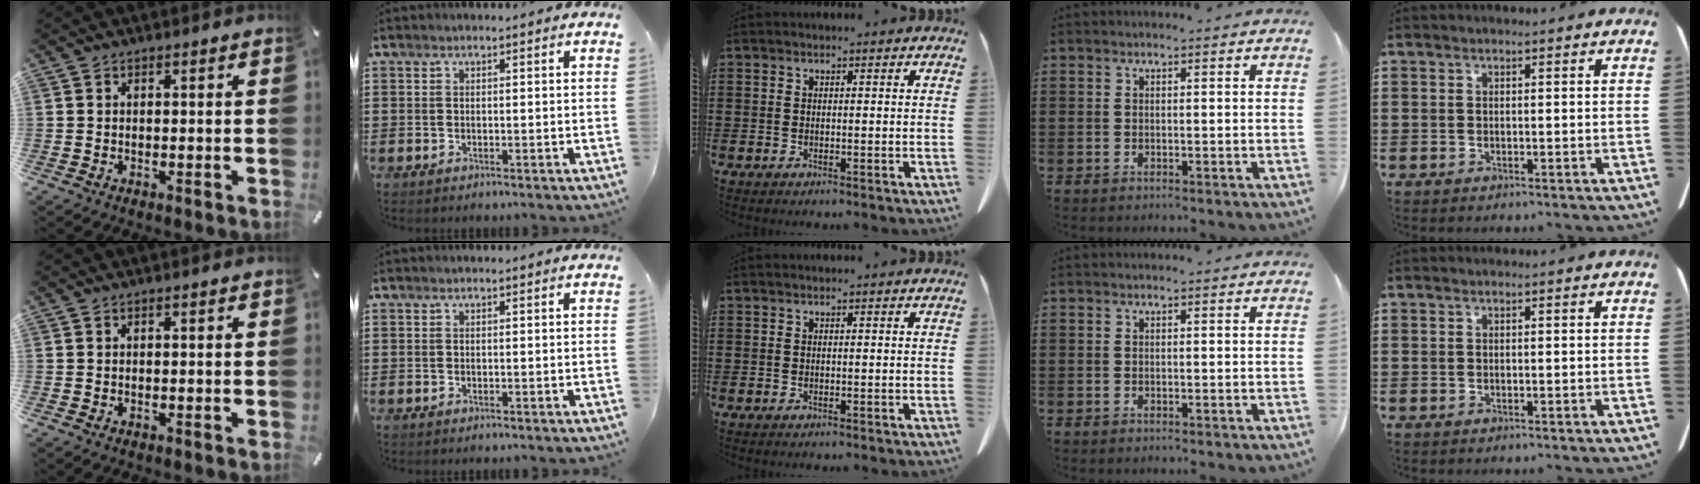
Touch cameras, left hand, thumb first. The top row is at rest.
{}